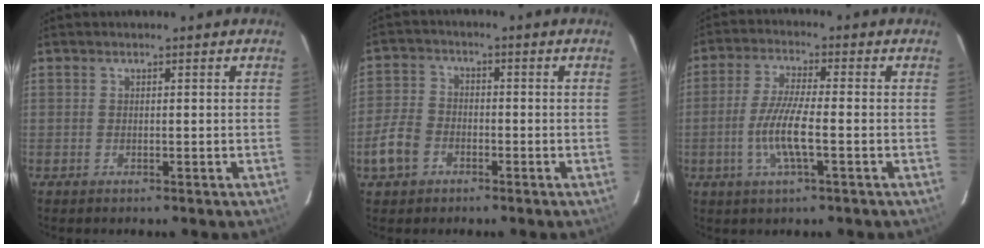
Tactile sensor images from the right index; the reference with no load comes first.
{"total": 6.8, "force": [-3.2, 5.1, 3.1], "torque": [-0.076, 0.011, -0.064]}
{"total": 8.5, "force": [-2.2, 1.1, 8.1], "torque": [-0.164, -0.004, -0.045]}